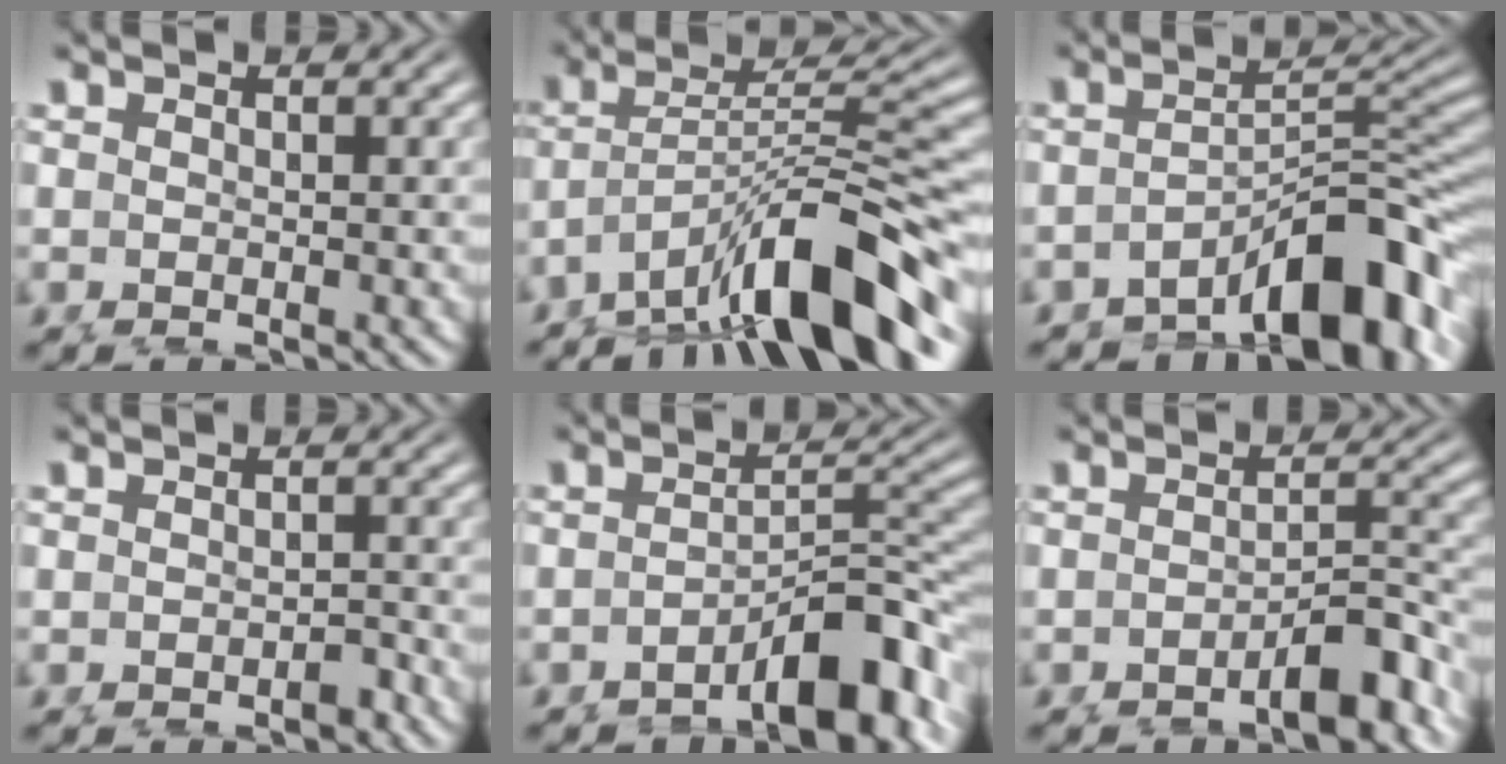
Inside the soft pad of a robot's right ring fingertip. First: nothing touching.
{"total": 9.1, "force": [-4.8, 2.6, 7.3], "torque": [-0.112, -0.016, -0.064]}
{"total": 8.0, "force": [-4.9, 2.4, 5.8], "torque": [-0.075, -0.019, -0.066]}
{"total": 0.9, "force": [-0.9, 0.0, 0.2], "torque": [-0.004, -0.006, -0.013]}
{"total": 6.3, "force": [-3.9, 1.8, 4.6], "torque": [-0.045, -0.003, -0.061]}
{"total": 3.6, "force": [-2.5, 0.5, 2.5], "torque": [-0.025, 0.000, -0.042]}